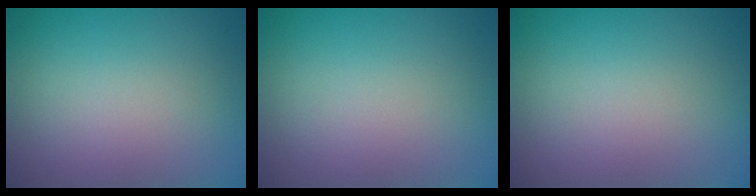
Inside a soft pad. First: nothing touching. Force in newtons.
{"total": 0.0}
{"total": 0.0}